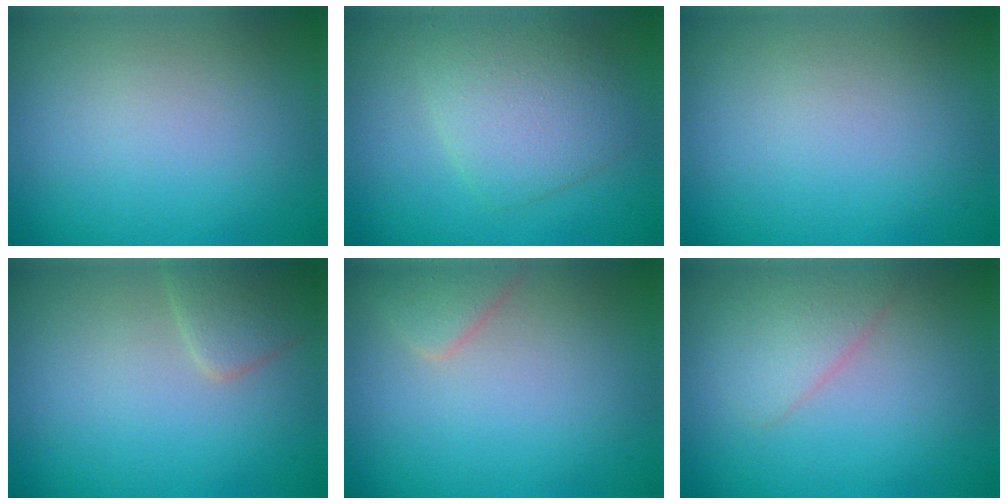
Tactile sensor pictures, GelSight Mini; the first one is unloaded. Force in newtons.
{"total": 4.1, "press": 4.1, "slide": 0.2}
{"total": 0.0}
{"total": 2.3, "press": 2.3, "slide": 0.1}
{"total": 1.9, "press": 1.9, "slide": 0.2}
{"total": 2.3, "press": 2.3, "slide": 0.0}